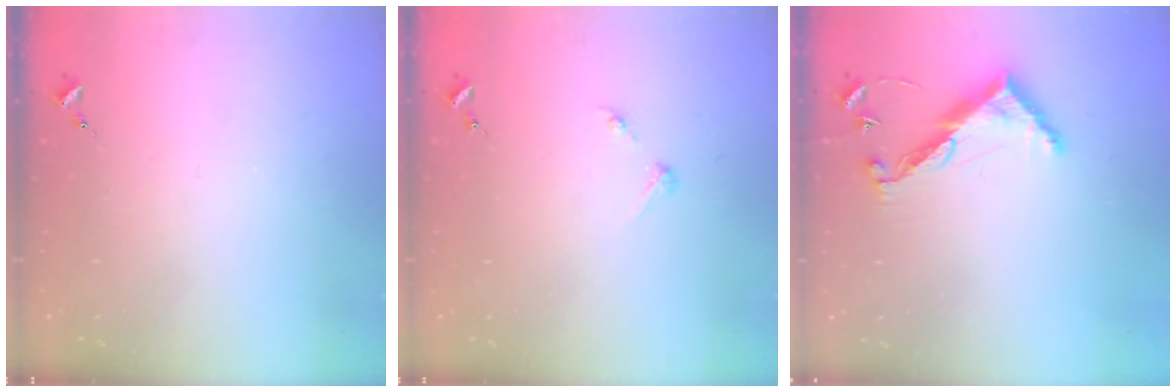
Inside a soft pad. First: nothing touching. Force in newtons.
{"total": 3.2, "press": 3.1, "slide": 0.4}
{"total": 10.6, "press": 10.6, "slide": 0.4}